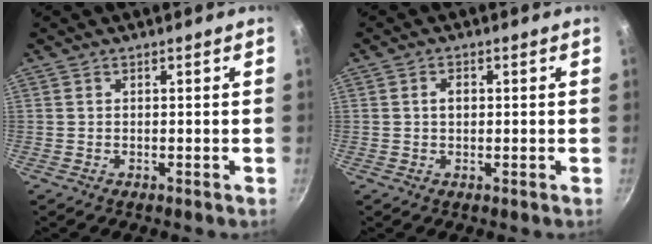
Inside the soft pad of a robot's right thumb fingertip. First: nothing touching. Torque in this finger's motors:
{"motor_torque": [0.27, 0.57, 0.36, -0.33, -0.01]}